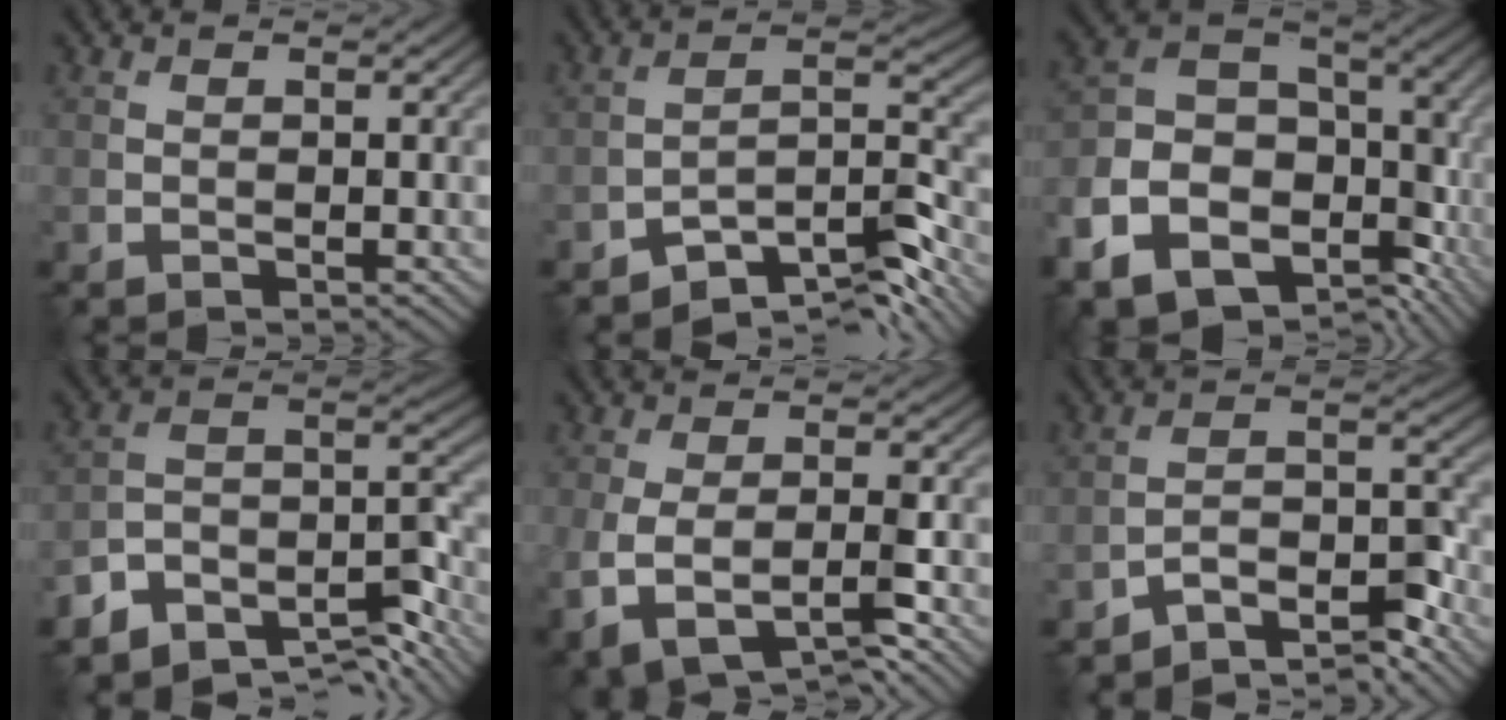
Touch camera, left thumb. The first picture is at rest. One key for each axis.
{"total": 8.7, "fx": -6.7, "fy": 2.5, "fz": 5.0, "tx": -0.068, "ty": 0.009, "tz": -0.128}
{"total": 16.9, "fx": -8.0, "fy": 11.6, "fz": 9.3, "tx": -0.231, "ty": -0.060, "tz": -0.118}
{"total": 10.4, "fx": -8.3, "fy": 4.2, "fz": 4.8, "tx": -0.074, "ty": -0.008, "tz": -0.154}
{"total": 7.4, "fx": -3.1, "fy": 3.3, "fz": 5.8, "tx": -0.123, "ty": -0.016, "tz": -0.053}
{"total": 6.9, "fx": -5.8, "fy": 1.6, "fz": 3.3, "tx": -0.052, "ty": 0.007, "tz": -0.108}